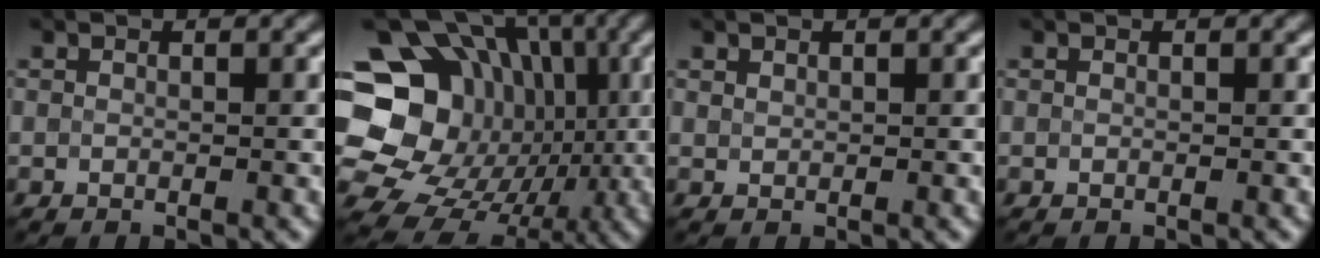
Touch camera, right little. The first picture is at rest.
{"total": 18.2, "force": [0.7, 16.0, 8.7], "torque": [-0.155, 0.034, -0.007]}
{"total": 0.7, "force": [0.5, 0.4, 0.3], "torque": [-0.003, 0.000, 0.009]}
{"total": 0.0}